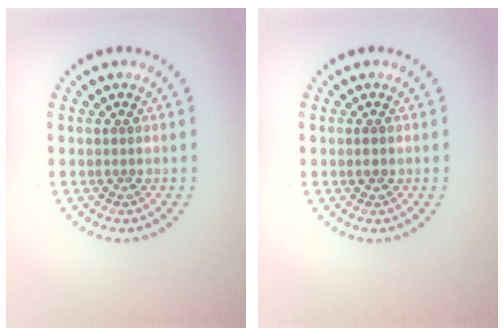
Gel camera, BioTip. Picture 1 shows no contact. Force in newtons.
{"total": 0.9, "press": 0.9, "slide": 0.1}